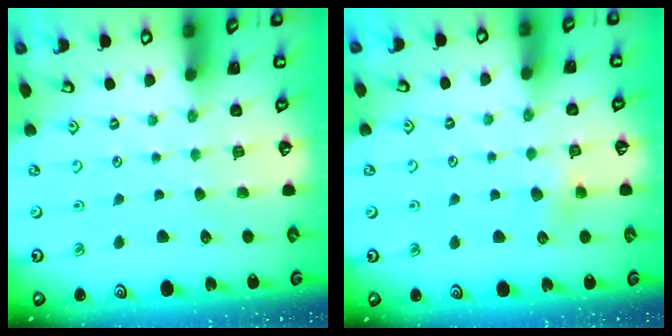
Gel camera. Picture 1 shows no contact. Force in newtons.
{"total": 4.6, "press": 4.4, "slide": 1.3}